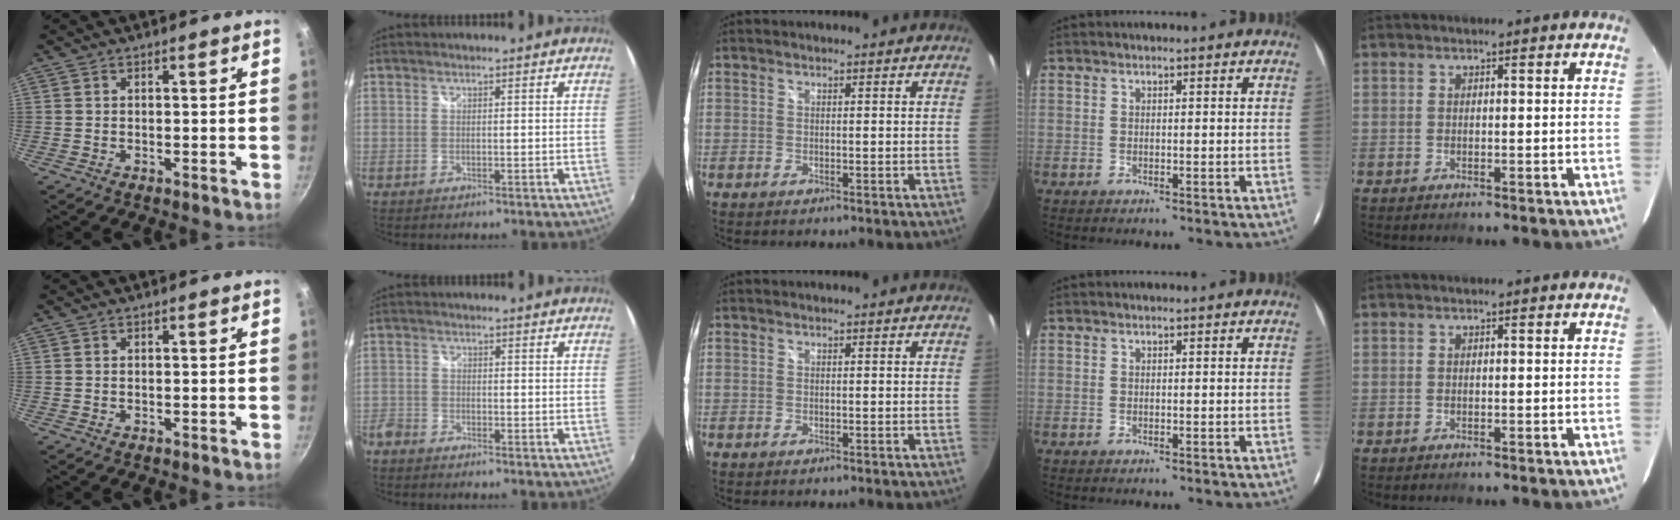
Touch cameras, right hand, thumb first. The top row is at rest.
{"index": {"total": 4.1, "force": [-3.3, 2.2, 0.9], "torque": [-0.034, -0.008, -0.068]}}